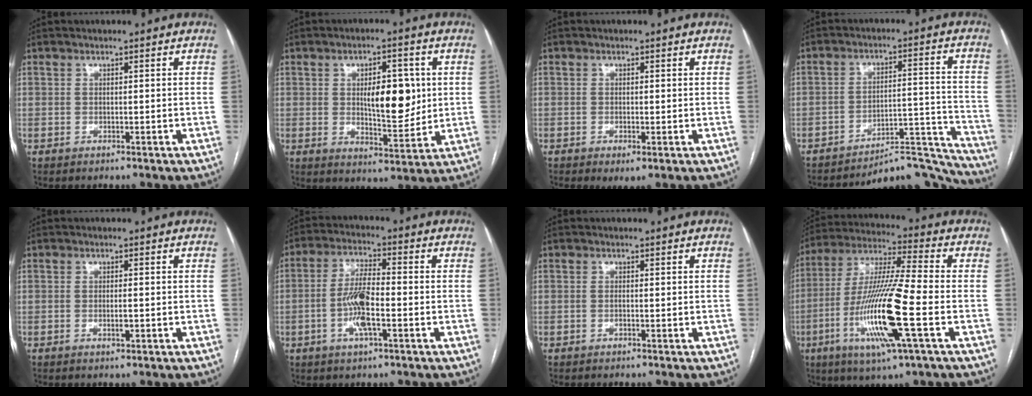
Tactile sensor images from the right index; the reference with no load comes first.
{"total": 9.4, "force": [1.4, 3.5, 8.6], "torque": [-0.128, 0.000, 0.029]}
{"total": 2.0, "force": [-0.7, 0.5, 1.8], "torque": [-0.026, -0.005, -0.007]}
{"total": 12.6, "force": [-12.5, 1.3, 0.3], "torque": [0.025, 0.060, -0.180]}
{"total": 1.5, "force": [-0.4, 0.4, 1.4], "torque": [-0.027, -0.002, -0.006]}
{"total": 7.9, "force": [-2.1, 1.6, 7.4], "torque": [-0.149, 0.002, -0.042]}
{"total": 0.8, "force": [-0.3, 0.0, 0.7], "torque": [-0.014, 0.000, -0.004]}
{"total": 17.5, "force": [-5.3, 0.4, 16.7], "torque": [-0.341, -0.018, -0.101]}